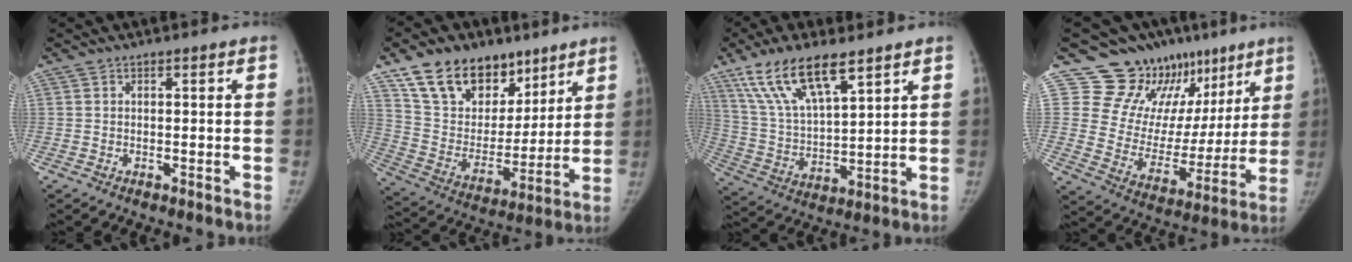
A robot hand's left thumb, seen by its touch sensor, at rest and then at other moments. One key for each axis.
{"total": 20.7, "fx": 13.5, "fy": 12.9, "fz": 8.9, "tx": -0.106, "ty": -0.050, "tz": 0.243}
{"total": 15.9, "fx": 10.0, "fy": 5.4, "fz": 11.1, "tx": -0.193, "ty": -0.033, "tz": 0.199}
{"total": 20.5, "fx": 13.0, "fy": 13.0, "fz": 9.0, "tx": -0.068, "ty": -0.059, "tz": 0.199}